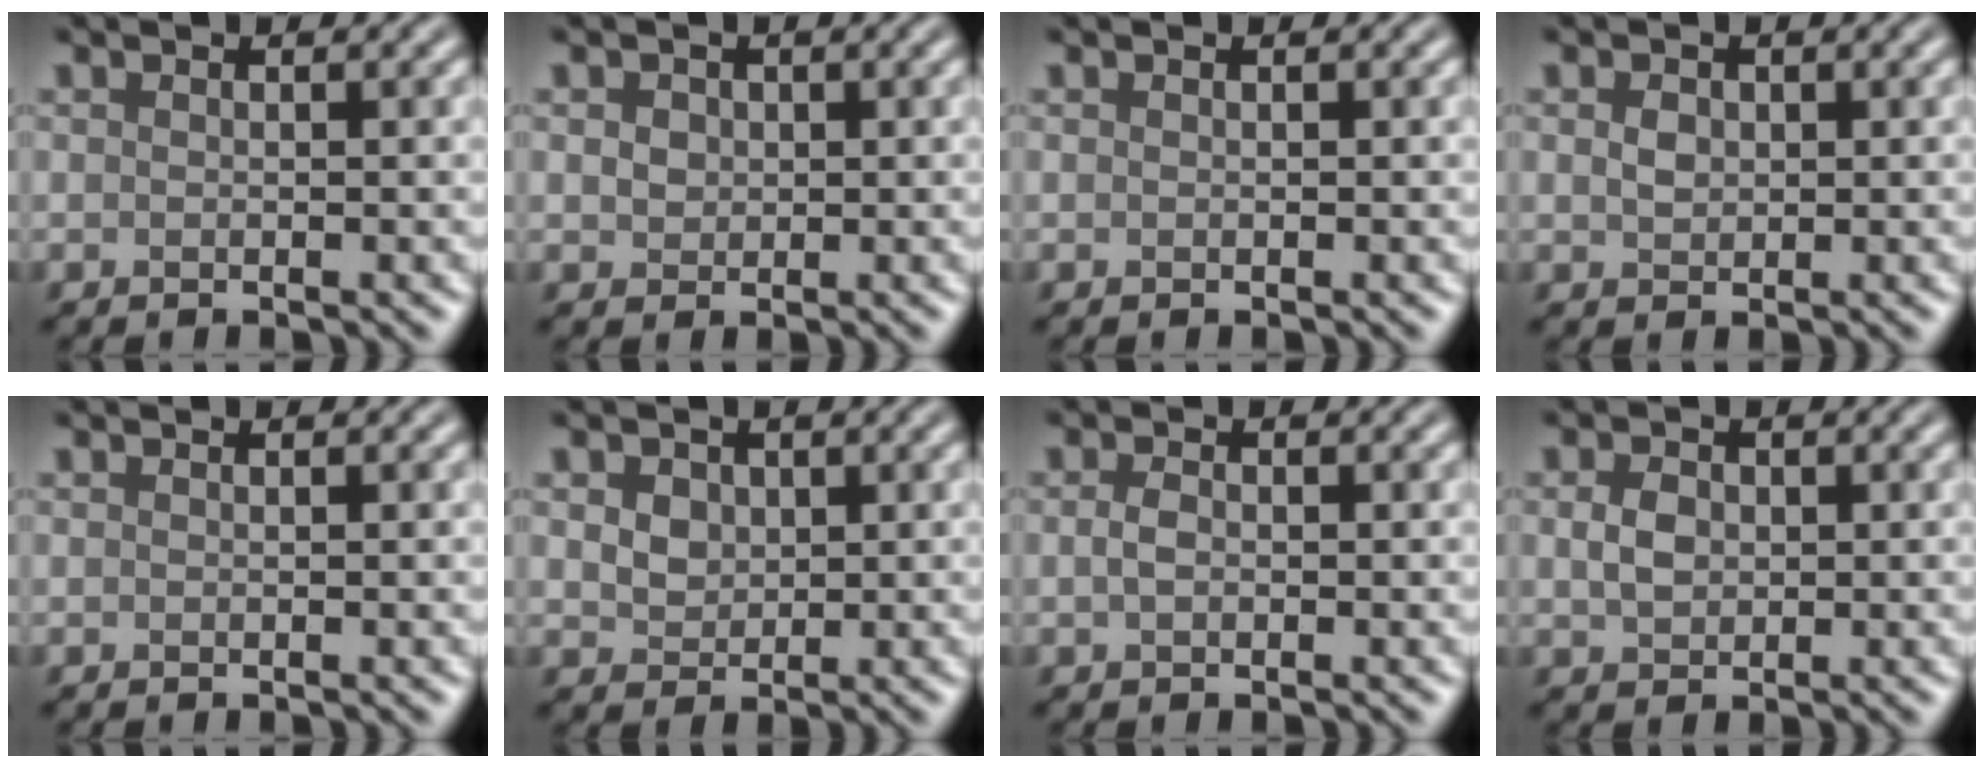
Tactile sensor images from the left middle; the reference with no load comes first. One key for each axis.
{"total": 1.3, "fx": 0.3, "fy": 1.2, "fz": 0.5, "tx": -0.010, "ty": 0.002, "tz": 0.004}
{"total": 0.0}
{"total": 1.3, "fx": 0.3, "fy": 1.0, "fz": 0.7, "tx": -0.016, "ty": 0.002, "tz": 0.005}
{"total": 0.0}
{"total": 3.0, "fx": 1.2, "fy": 2.3, "fz": 1.5, "tx": -0.043, "ty": 0.012, "tz": 0.024}
{"total": 1.2, "fx": -0.2, "fy": 0.8, "fz": 0.9, "tx": -0.022, "ty": 0.002, "tz": -0.005}
{"total": 2.1, "fx": 0.2, "fy": 1.6, "fz": 1.2, "tx": -0.030, "ty": 0.003, "tz": 0.003}